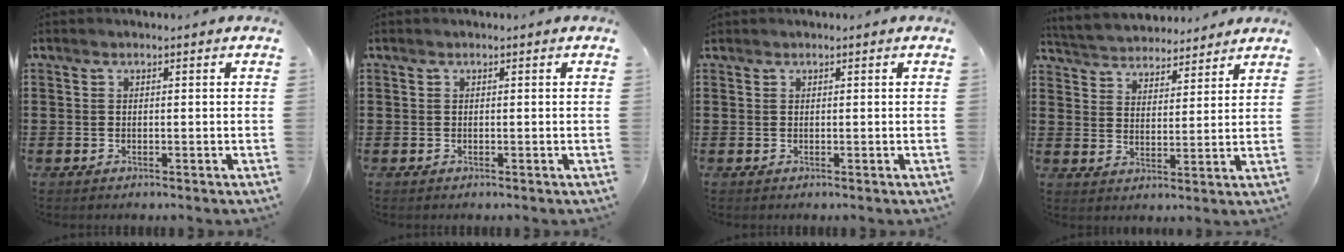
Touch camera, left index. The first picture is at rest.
{"total": 0.0}
{"total": 0.0}
{"total": 4.0, "force": [4.0, 0.7, -0.3], "torque": [-0.016, -0.024, 0.068]}